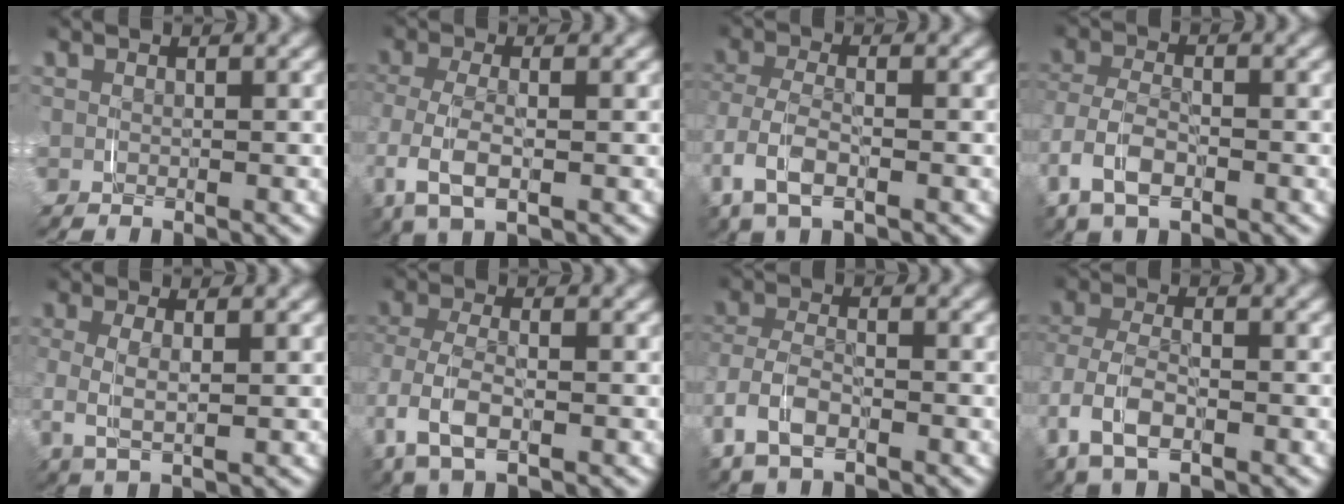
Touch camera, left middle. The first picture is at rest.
{"total": 4.9, "force": [-1.0, 2.4, 4.1], "torque": [-0.106, -0.007, -0.012]}
{"total": 4.5, "force": [-1.5, 2.4, 3.5], "torque": [-0.095, -0.011, -0.020]}
{"total": 4.7, "force": [-1.6, 3.0, 3.2], "torque": [-0.087, -0.011, -0.025]}
{"total": 3.7, "force": [0.2, 1.6, 3.3], "torque": [-0.082, -0.007, 0.013]}
{"total": 4.8, "force": [-1.4, 2.5, 3.9], "torque": [-0.100, -0.009, -0.018]}
{"total": 4.2, "force": [-1.7, 2.7, 2.8], "torque": [-0.077, -0.010, -0.026]}
{"total": 4.9, "force": [-1.5, 3.0, 3.6], "torque": [-0.095, -0.011, -0.021]}